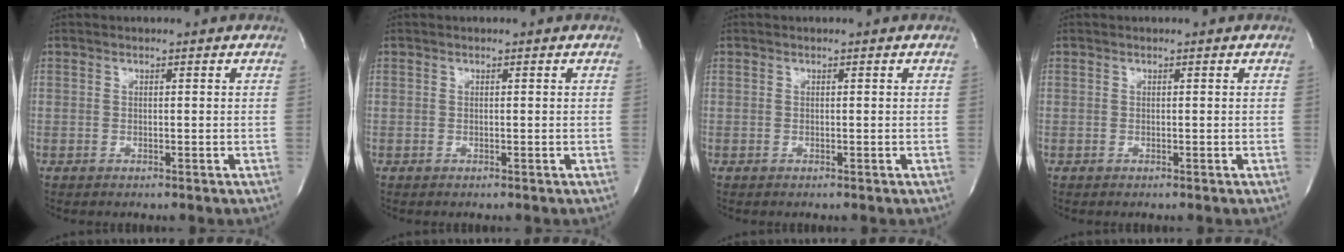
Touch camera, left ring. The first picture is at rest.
{"total": 0.0}
{"total": 0.0}
{"total": 0.0}